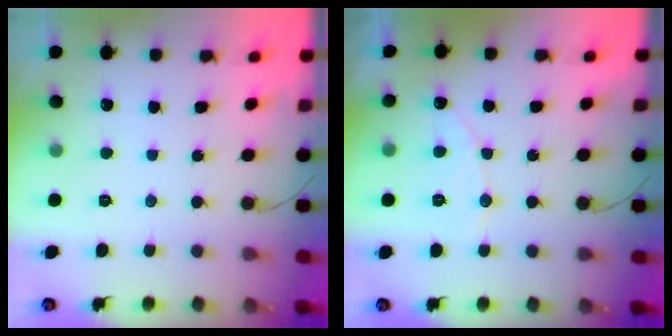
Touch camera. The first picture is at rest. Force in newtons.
{"total": 6.4, "press": 6.3, "slide": 0.4}